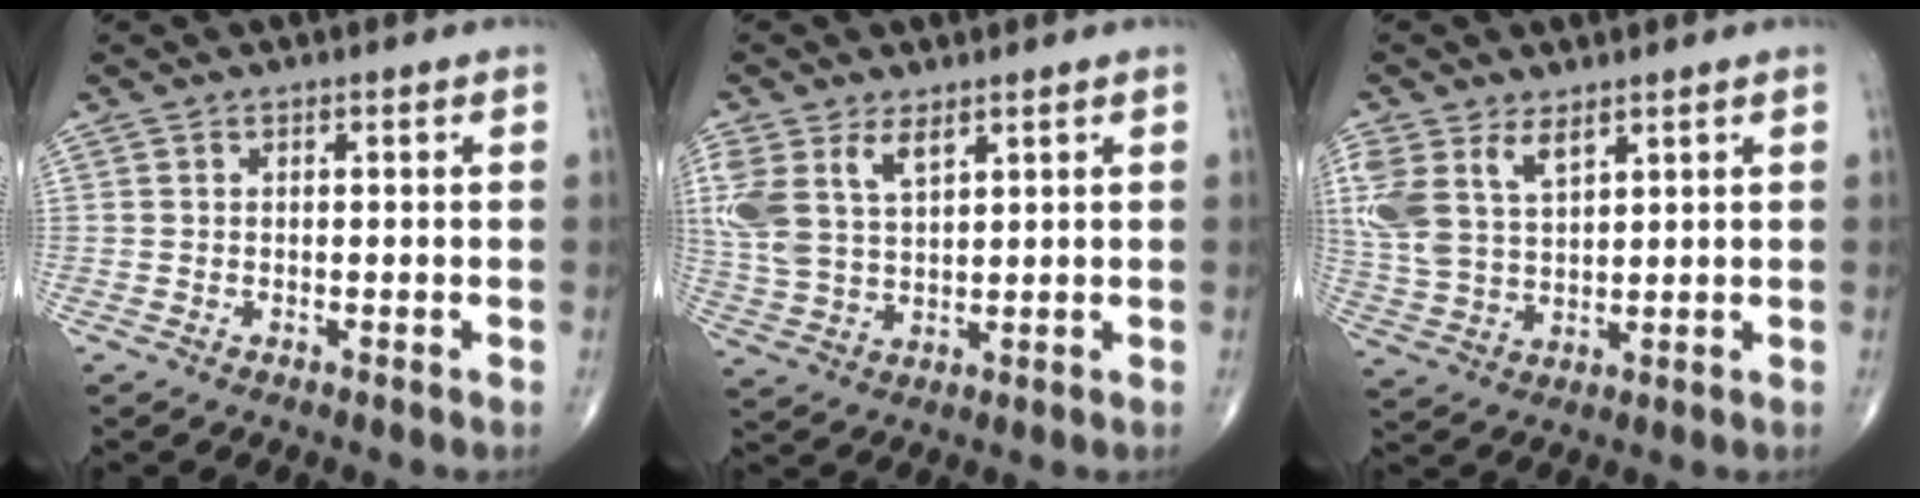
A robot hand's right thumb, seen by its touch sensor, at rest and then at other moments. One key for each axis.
{"total": 10.0, "fx": 4.9, "fy": 5.4, "fz": 6.9, "tx": -0.151, "ty": -0.006, "tz": 0.107}
{"total": 10.4, "fx": 5.3, "fy": 5.7, "fz": 6.9, "tx": -0.146, "ty": -0.011, "tz": 0.118}